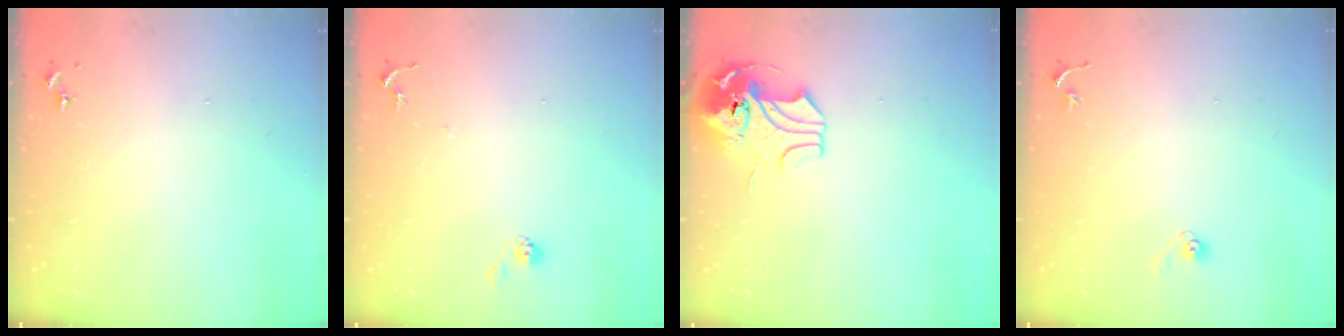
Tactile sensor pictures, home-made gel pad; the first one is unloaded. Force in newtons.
{"total": 5.9, "press": 5.9, "slide": 0.5}
{"total": 12.2, "press": 12.1, "slide": 1.7}
{"total": 3.7, "press": 3.2, "slide": 1.9}